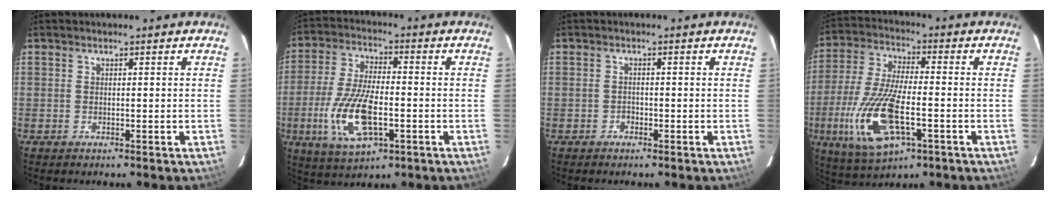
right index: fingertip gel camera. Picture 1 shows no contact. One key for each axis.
{"total": 14.1, "fx": -4.0, "fy": 5.7, "fz": 12.3, "tx": -0.260, "ty": -0.010, "tz": -0.071}
{"total": 1.1, "fx": -0.8, "fy": 0.7, "fz": 0.1, "tx": -0.002, "ty": 0.003, "tz": -0.013}
{"total": 17.3, "fx": -5.5, "fy": 6.7, "fz": 14.9, "tx": -0.327, "ty": -0.019, "tz": -0.099}